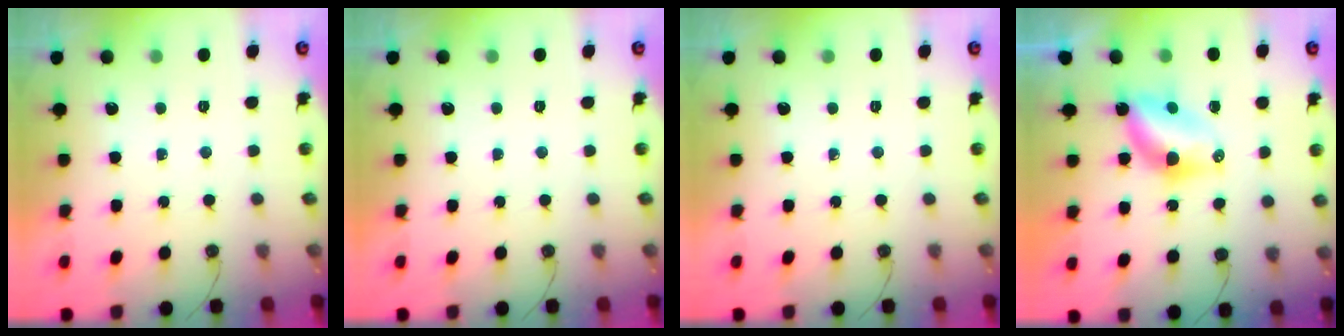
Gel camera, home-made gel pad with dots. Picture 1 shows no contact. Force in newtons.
{"total": 0.0}
{"total": 0.0}
{"total": 6.8, "press": 6.8, "slide": 0.2}